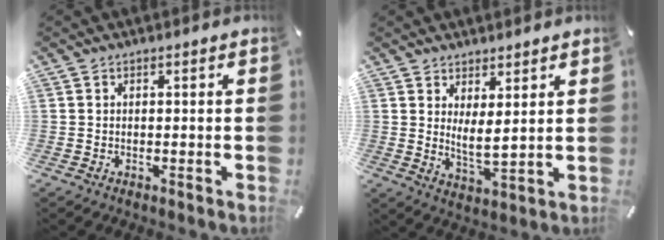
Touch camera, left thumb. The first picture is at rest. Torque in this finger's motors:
{"motor_torque": [0.32, -0.15, 0.45, -0.45, 0.06]}